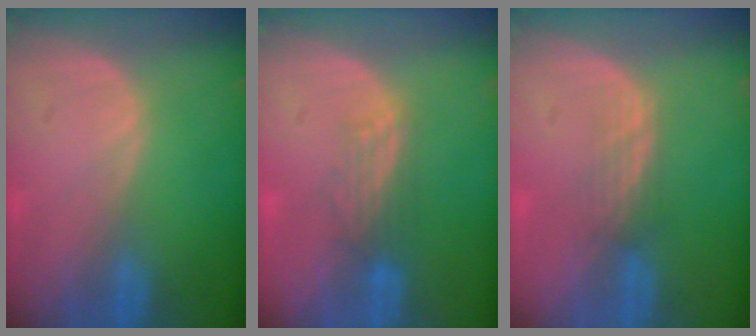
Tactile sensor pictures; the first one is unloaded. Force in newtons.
{"total": 2.8, "press": 2.7, "slide": 0.6}
{"total": 2.5, "press": 2.3, "slide": 0.9}